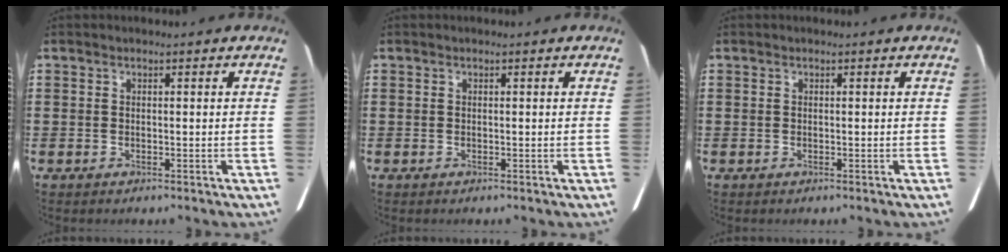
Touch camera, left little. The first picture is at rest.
{"total": 0.0}
{"total": 0.0}